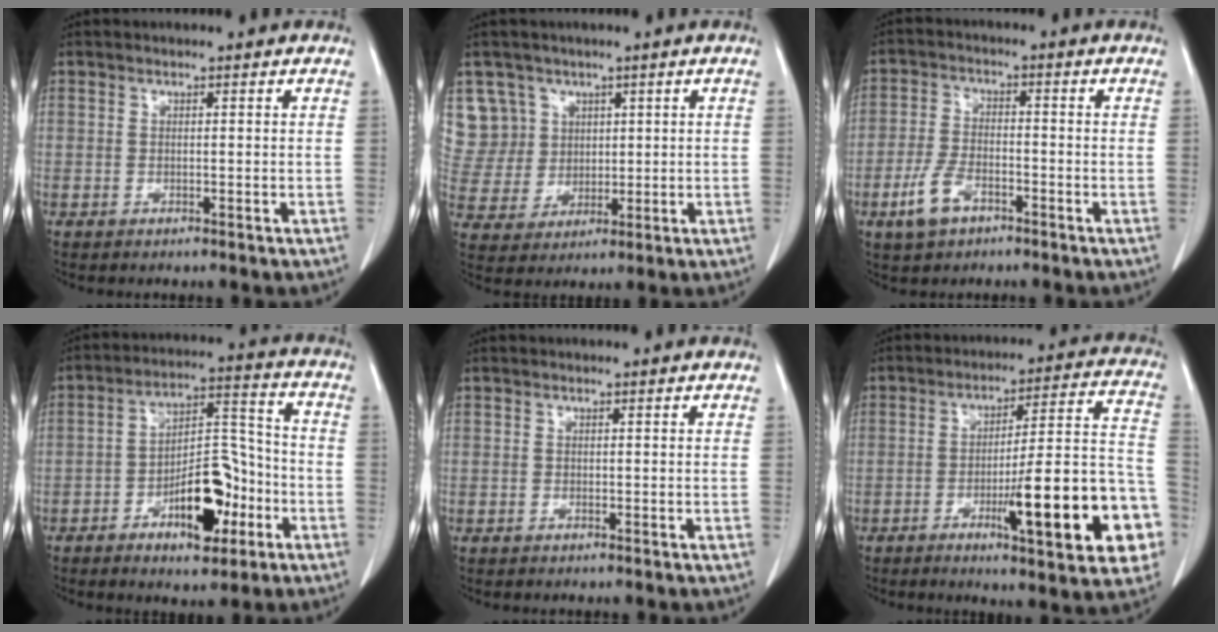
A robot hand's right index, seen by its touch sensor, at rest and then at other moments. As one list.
[{"total": 8.1, "force": [3.7, 7.2, -0.1], "torque": [-0.001, 0.026, 0.088]}, {"total": 6.2, "force": [-3.5, 3.1, 4.1], "torque": [-0.097, 0.000, -0.064]}, {"total": 12.5, "force": [-5.2, 5.1, 10.2], "torque": [-0.166, 0.024, -0.076]}, {"total": 0.0}, {"total": 19.2, "force": [-6.7, 2.7, 17.8], "torque": [-0.203, 0.018, -0.086]}]